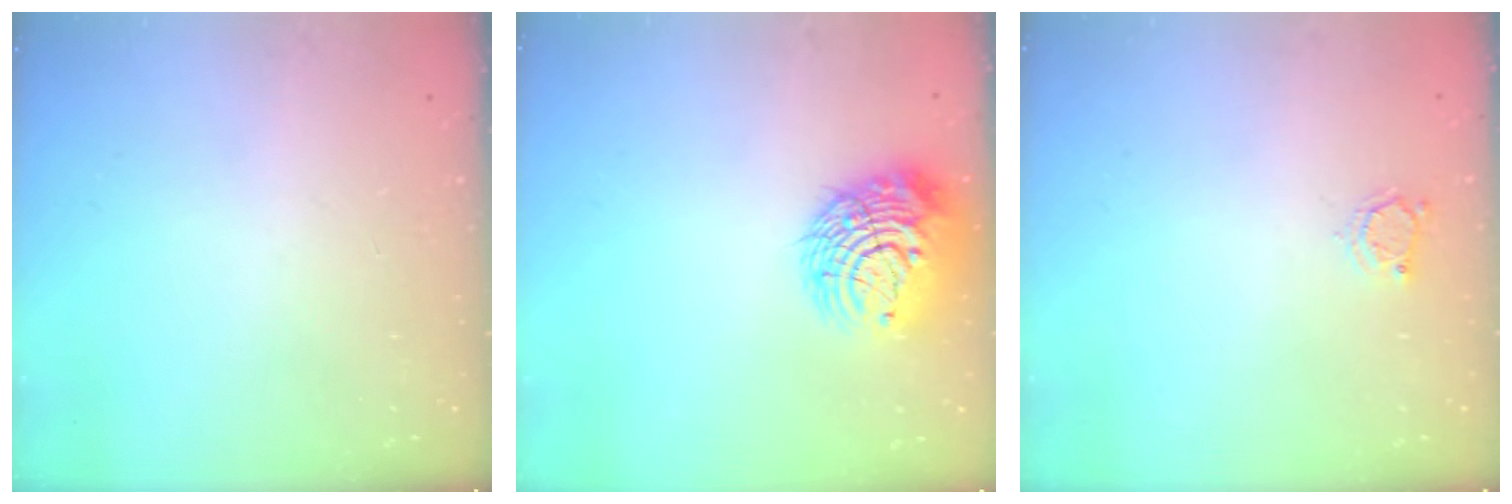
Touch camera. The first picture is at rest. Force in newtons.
{"total": 13.6, "press": 13.5, "slide": 1.7}
{"total": 3.2, "press": 3.2, "slide": 0.5}